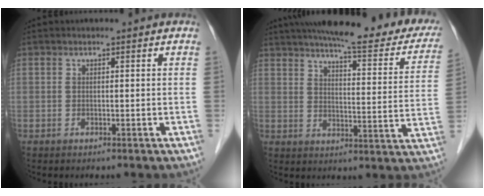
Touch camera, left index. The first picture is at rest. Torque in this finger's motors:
{"motor_torque": [1.07, -1.07, 0.19, 0.05]}